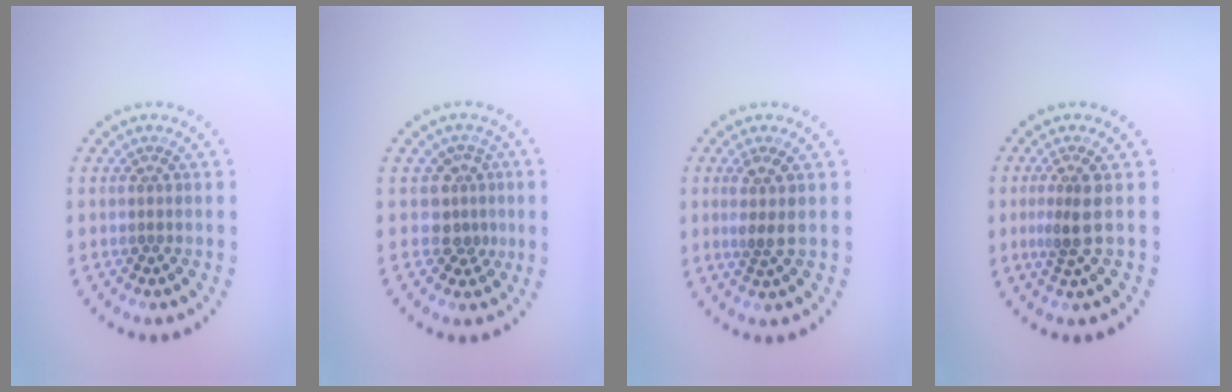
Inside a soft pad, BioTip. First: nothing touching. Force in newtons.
{"total": 2.6, "press": 1.9, "slide": 1.7}
{"total": 1.9, "press": 1.5, "slide": 1.2}
{"total": 2.5, "press": 1.8, "slide": 1.6}